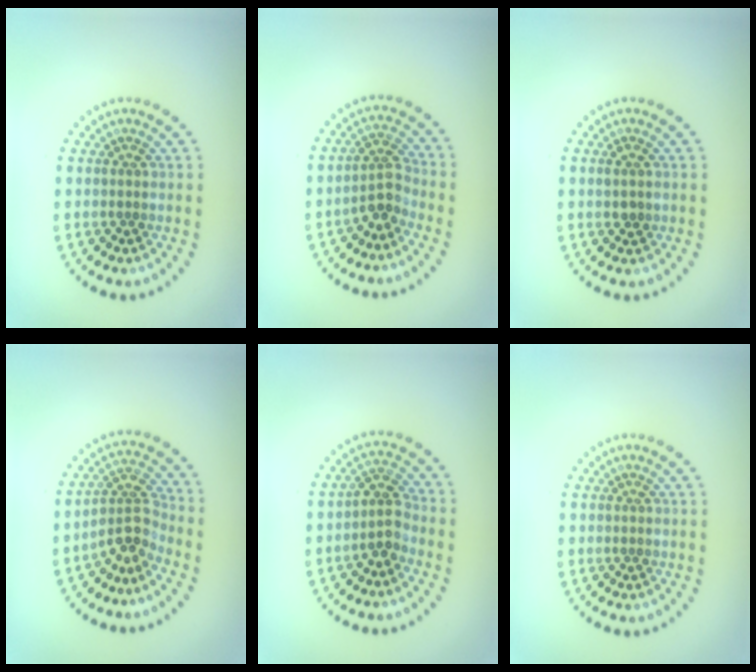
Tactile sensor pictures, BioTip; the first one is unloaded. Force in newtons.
{"total": 2.5, "press": 2.0, "slide": 1.6}
{"total": 1.3, "press": 1.3, "slide": 0.2}
{"total": 3.3, "press": 2.4, "slide": 2.3}
{"total": 2.5, "press": 2.0, "slide": 1.6}
{"total": 0.0}